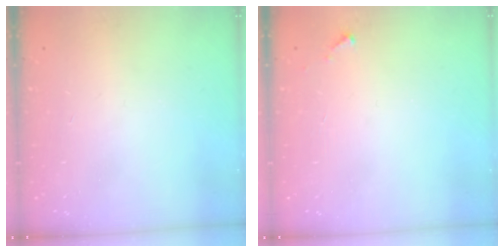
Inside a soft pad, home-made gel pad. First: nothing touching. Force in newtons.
{"total": 2.8, "press": 2.8, "slide": 0.1}